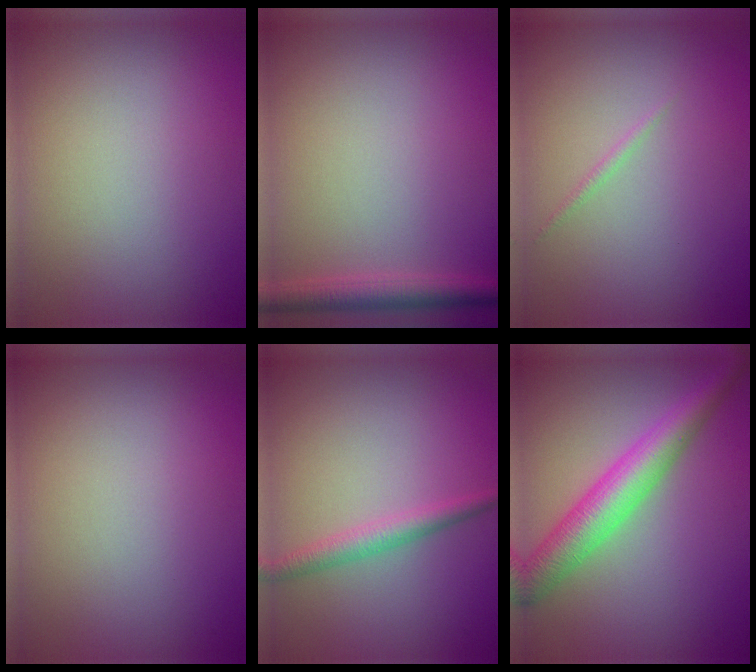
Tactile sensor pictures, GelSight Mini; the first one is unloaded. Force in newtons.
{"total": 2.8, "press": 2.8, "slide": 0.2}
{"total": 0.6, "press": 0.6, "slide": 0.0}
{"total": 0.0}
{"total": 2.1, "press": 2.1, "slide": 0.1}
{"total": 5.6, "press": 5.5, "slide": 0.2}